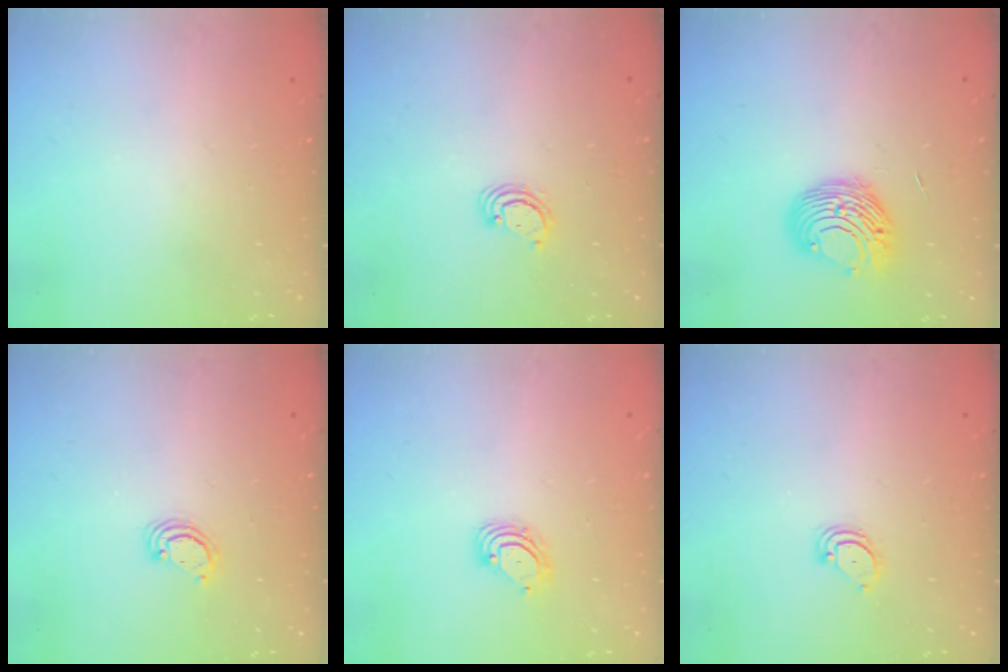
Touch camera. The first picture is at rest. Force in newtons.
{"total": 3.2, "press": 3.1, "slide": 0.3}
{"total": 9.6, "press": 9.6, "slide": 0.7}
{"total": 2.3, "press": 2.3, "slide": 0.3}
{"total": 4.0, "press": 4.0, "slide": 0.5}
{"total": 3.7, "press": 3.7, "slide": 0.3}